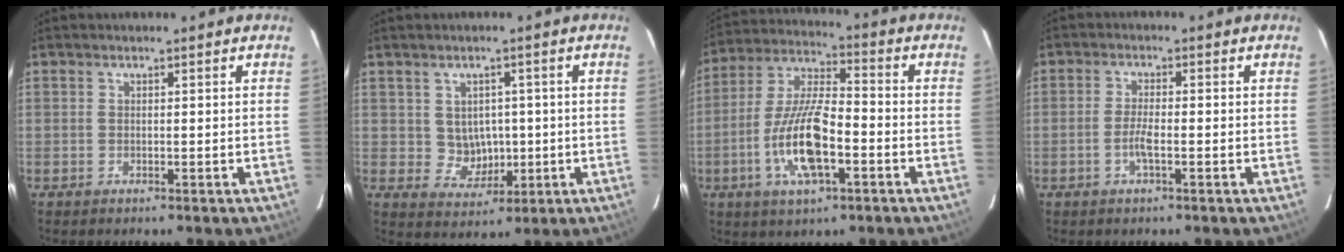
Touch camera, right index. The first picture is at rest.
{"total": 5.2, "force": [0.3, 4.9, 1.7], "torque": [-0.037, 0.009, 0.020]}
{"total": 14.2, "force": [-4.8, 4.4, 12.6], "torque": [-0.265, -0.005, -0.089]}
{"total": 3.0, "force": [-1.1, 0.5, 2.8], "torque": [-0.059, 0.000, -0.022]}